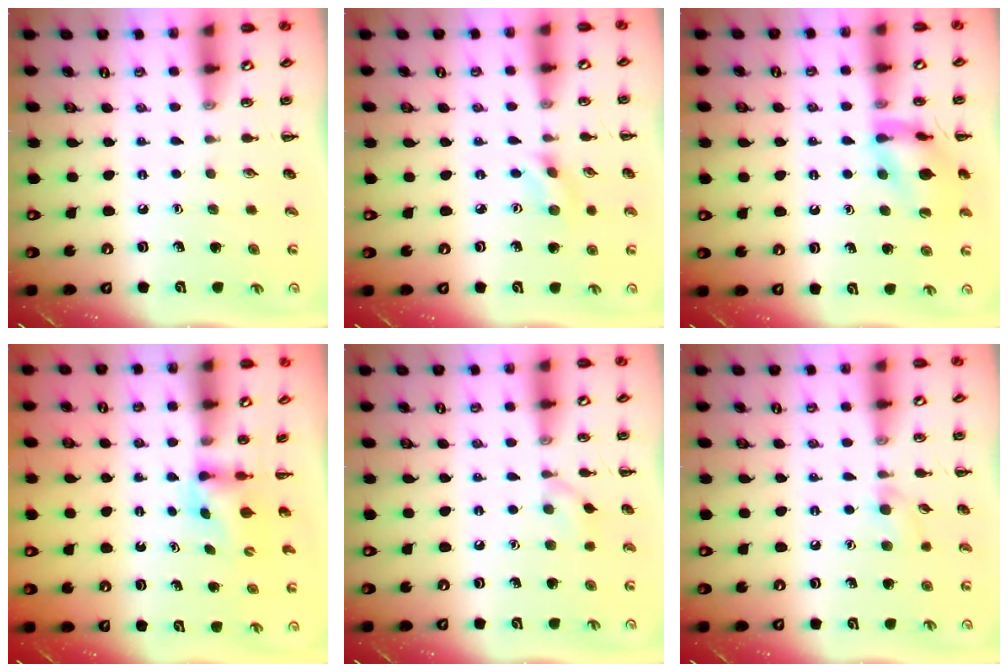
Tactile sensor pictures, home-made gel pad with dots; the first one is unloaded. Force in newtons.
{"total": 2.6, "press": 2.4, "slide": 1.0}
{"total": 14.9, "press": 14.8, "slide": 1.4}
{"total": 2.9, "press": 2.6, "slide": 1.2}
{"total": 5.9, "press": 5.6, "slide": 1.9}
{"total": 5.2, "press": 4.9, "slide": 1.9}